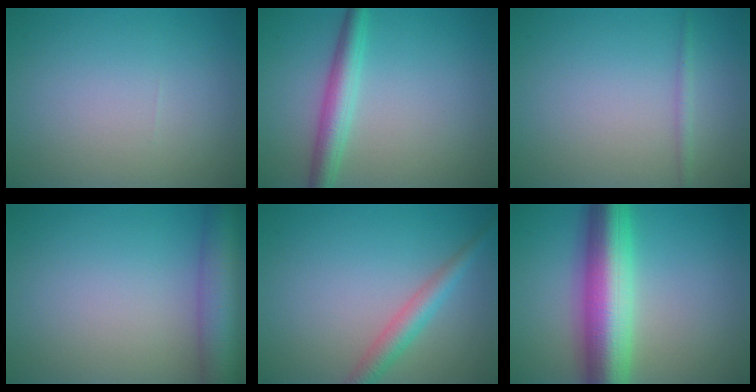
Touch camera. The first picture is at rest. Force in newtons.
{"total": 3.5, "press": 3.5, "slide": 0.1}
{"total": 0.9, "press": 0.9, "slide": 0.1}
{"total": 6.9, "press": 6.9, "slide": 0.4}
{"total": 2.8, "press": 2.8, "slide": 0.1}
{"total": 10.1, "press": 10.1, "slide": 0.1}